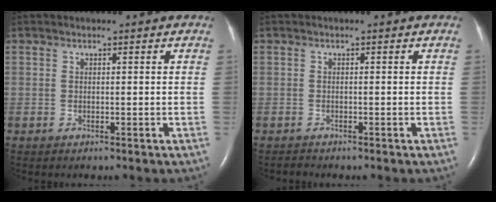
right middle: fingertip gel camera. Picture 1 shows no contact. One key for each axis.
{"total": 0.6, "fx": -0.6, "fy": 0.0, "fz": -0.2, "tx": -0.003, "ty": -0.005, "tz": -0.010}